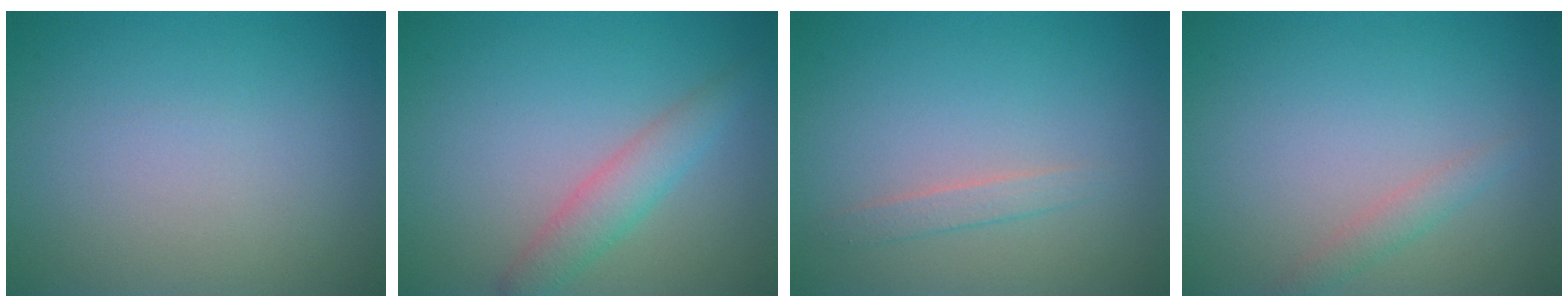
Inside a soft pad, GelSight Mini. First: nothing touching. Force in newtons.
{"total": 2.8, "press": 2.8, "slide": 0.1}
{"total": 1.3, "press": 1.3, "slide": 0.1}
{"total": 1.3, "press": 1.3, "slide": 0.1}